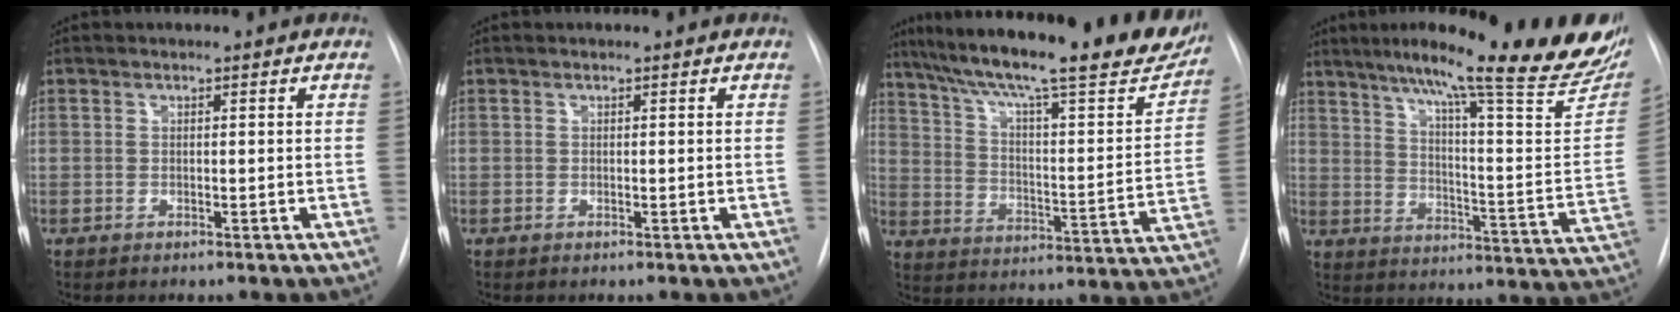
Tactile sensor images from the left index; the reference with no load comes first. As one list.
[{"total": 0.0}, {"total": 28.8, "force": [23.2, 4.9, 16.3], "torque": [-0.268, -0.025, 0.312]}, {"total": 28.2, "force": [22.0, 2.0, 17.4], "torque": [-0.222, -0.058, 0.284]}]